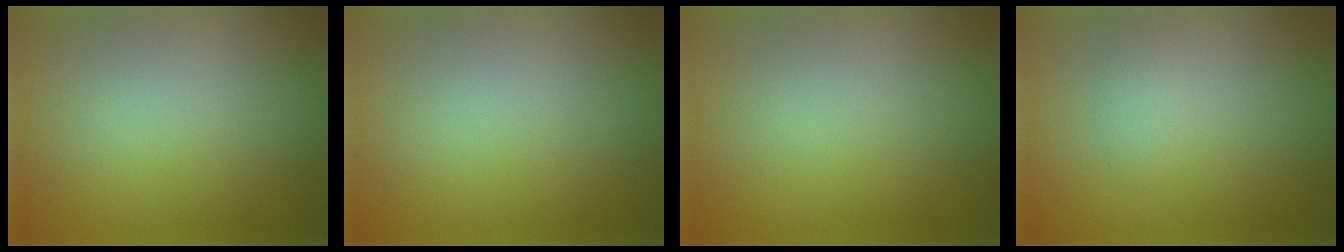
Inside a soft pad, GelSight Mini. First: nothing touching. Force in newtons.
{"total": 0.0}
{"total": 0.0}
{"total": 0.9, "press": 0.9, "slide": 0.0}